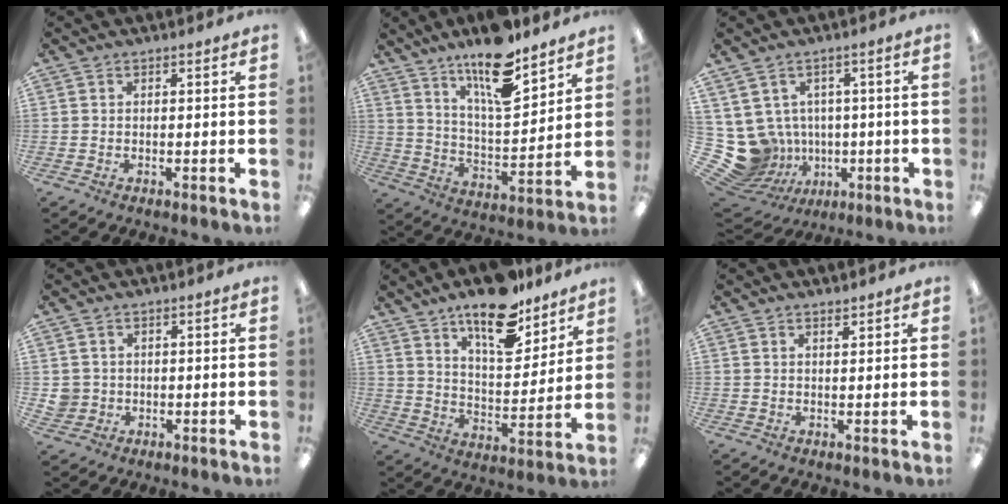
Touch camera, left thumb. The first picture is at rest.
{"total": 15.6, "force": [11.7, 4.2, 9.3], "torque": [-0.162, -0.070, 0.197]}
{"total": 10.9, "force": [-1.0, 10.2, 3.5], "torque": [-0.118, -0.014, -0.006]}
{"total": 3.0, "force": [0.2, 3.0, 0.3], "torque": [-0.012, 0.005, 0.003]}
{"total": 16.3, "force": [12.6, 5.9, 8.3], "torque": [-0.127, -0.079, 0.217]}
{"total": 1.4, "force": [1.3, 0.3, 0.5], "torque": [-0.011, -0.002, 0.024]}